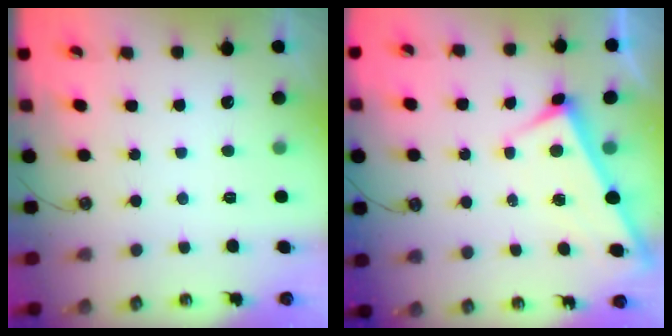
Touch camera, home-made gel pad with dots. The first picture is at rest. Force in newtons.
{"total": 3.0, "press": 3.0, "slide": 0.0}